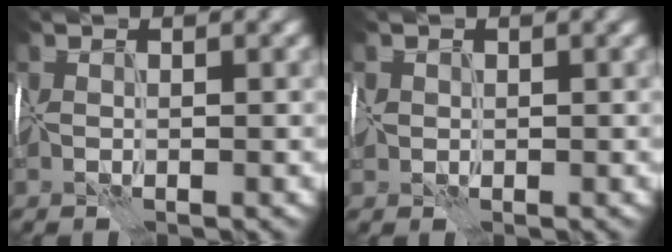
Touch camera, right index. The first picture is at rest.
{"total": 0.9, "force": [-0.1, 0.9, 0.2], "torque": [-0.008, 0.003, -0.004]}